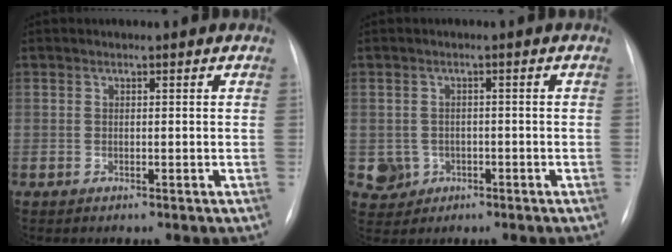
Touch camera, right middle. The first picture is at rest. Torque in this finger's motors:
{"motor_torque": [0.11, -0.17, 0.00, 0.00]}